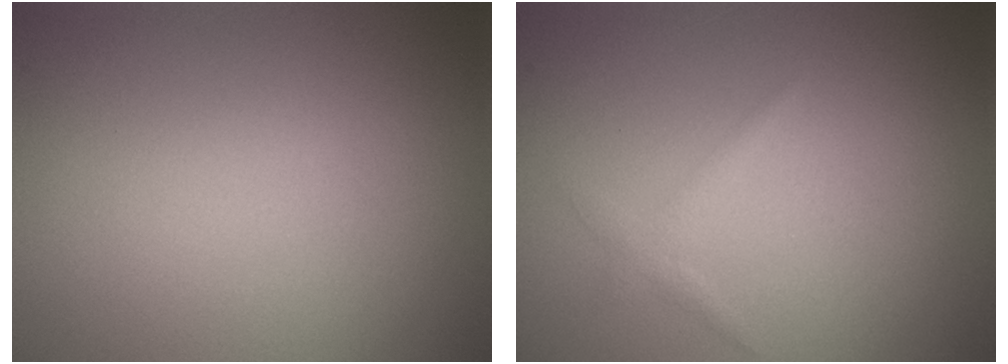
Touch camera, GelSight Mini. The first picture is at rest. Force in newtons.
{"total": 1.0, "press": 1.0, "slide": 0.0}